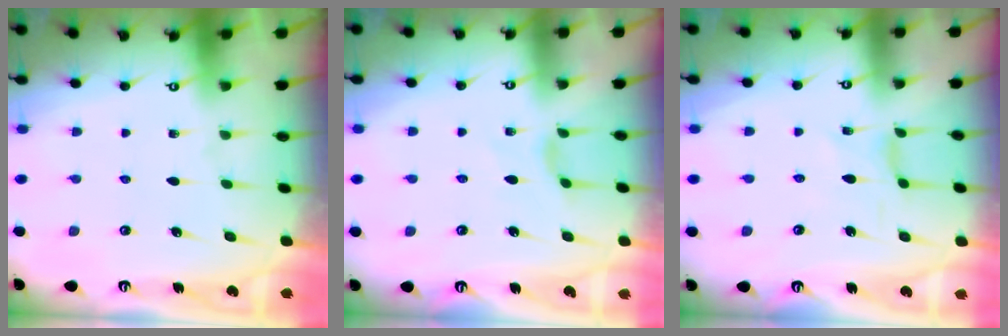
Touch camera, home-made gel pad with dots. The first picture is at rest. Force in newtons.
{"total": 2.7, "press": 2.6, "slide": 0.6}
{"total": 2.1, "press": 2.1, "slide": 0.1}